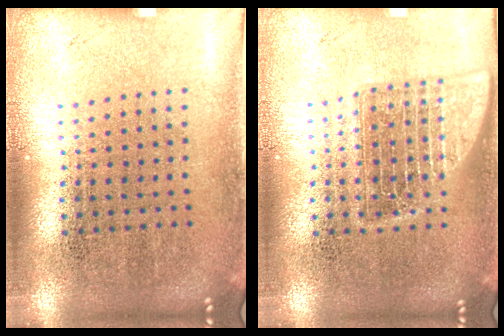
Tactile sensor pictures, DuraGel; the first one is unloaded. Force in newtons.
{"total": 2.4, "press": 2.3, "slide": 0.5}